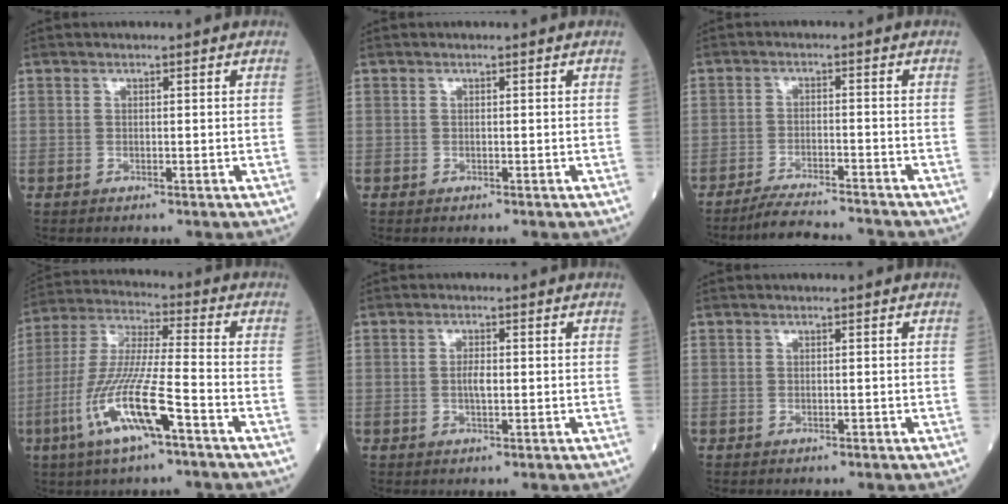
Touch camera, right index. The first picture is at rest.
{"total": 0.0}
{"total": 8.4, "force": [-8.0, 0.0, 2.5], "torque": [-0.039, -0.009, -0.131]}
{"total": 13.9, "force": [-6.2, 0.9, 12.4], "torque": [-0.261, -0.014, -0.117]}
{"total": 1.9, "force": [-0.2, 0.5, 1.8], "torque": [-0.040, 0.001, -0.002]}
{"total": 0.0}